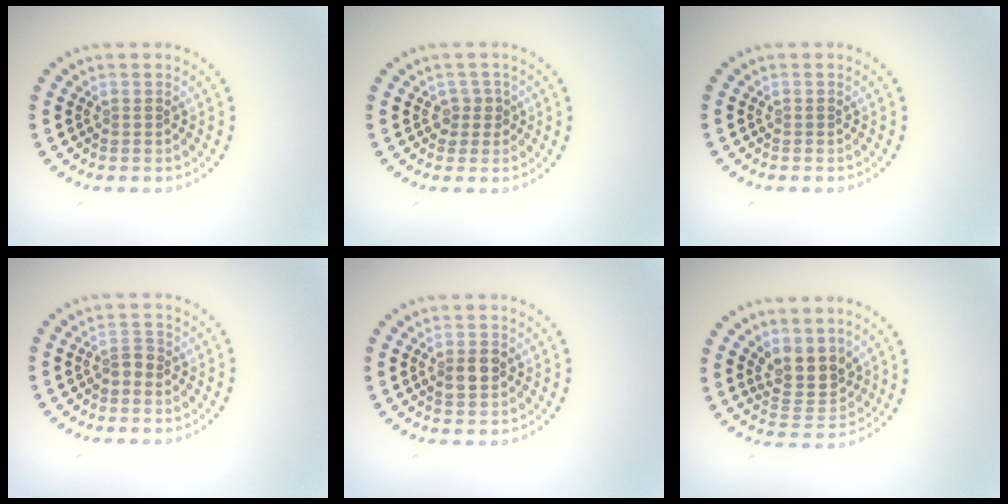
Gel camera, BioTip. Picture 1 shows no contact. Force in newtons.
{"total": 1.5, "press": 1.1, "slide": 1.0}
{"total": 0.0}
{"total": 1.2, "press": 1.1, "slide": 0.5}
{"total": 1.9, "press": 1.9, "slide": 0.1}
{"total": 3.7, "press": 3.3, "slide": 1.7}